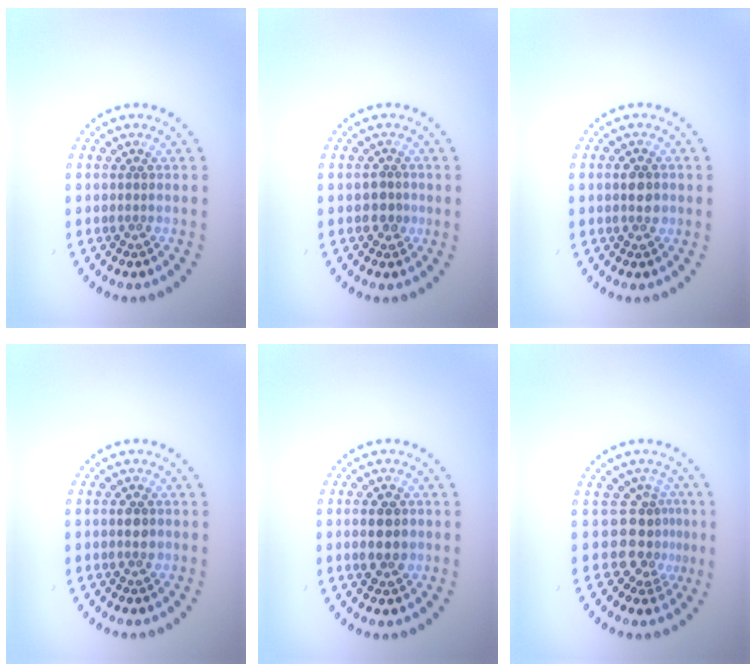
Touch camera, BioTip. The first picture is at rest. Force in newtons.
{"total": 1.6, "press": 1.5, "slide": 0.6}
{"total": 2.4, "press": 2.4, "slide": 0.1}
{"total": 1.3, "press": 1.3, "slide": 0.1}
{"total": 2.6, "press": 2.6, "slide": 0.2}
{"total": 3.3, "press": 2.4, "slide": 2.3}